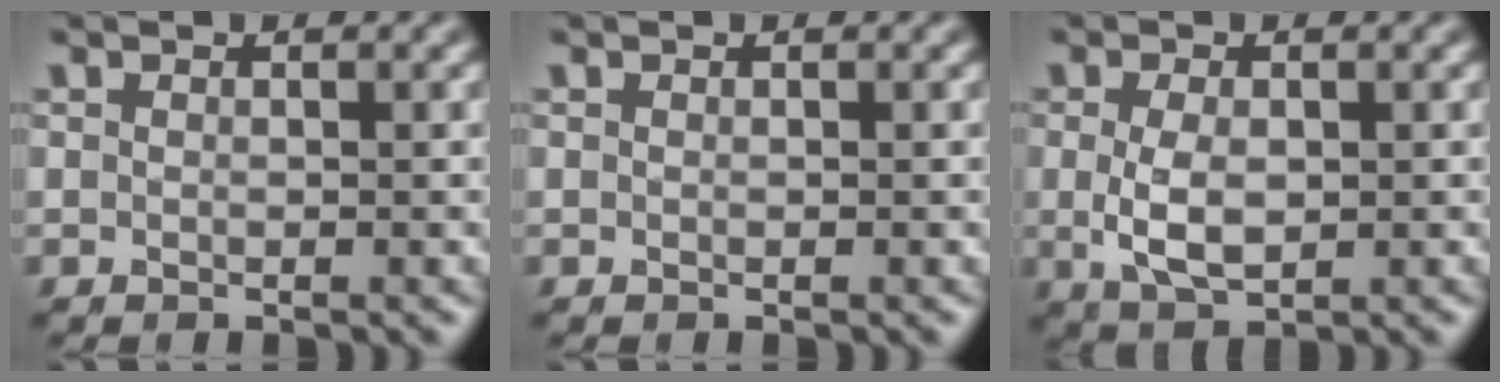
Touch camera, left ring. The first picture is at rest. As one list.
[{"total": 0.0}, {"total": 3.4, "force": [-0.1, 1.9, 2.8], "torque": [-0.064, -0.003, 0.002]}]